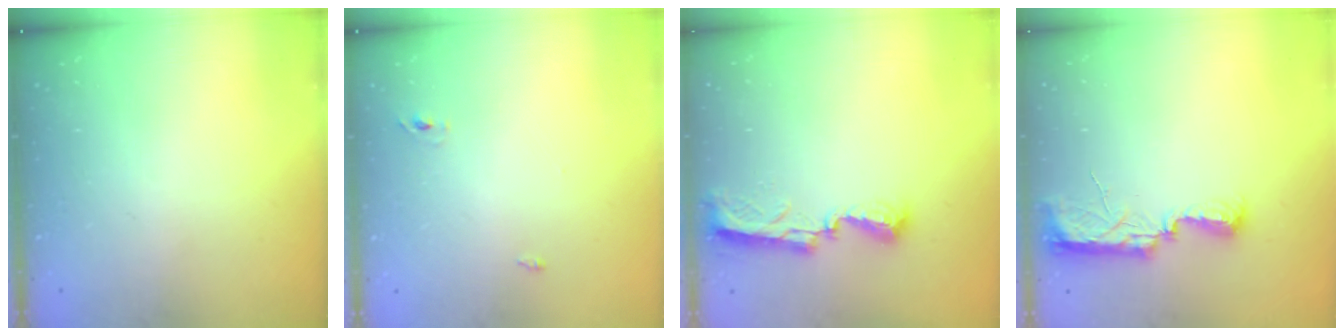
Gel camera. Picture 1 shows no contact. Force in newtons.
{"total": 2.4, "press": 2.2, "slide": 1.0}
{"total": 8.3, "press": 8.2, "slide": 0.4}
{"total": 7.9, "press": 7.8, "slide": 0.8}